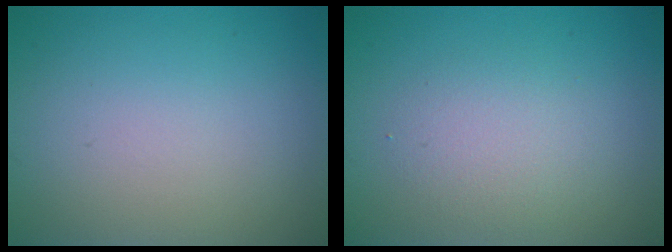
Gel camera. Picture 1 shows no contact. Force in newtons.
{"total": 2.5, "press": 2.5, "slide": 0.2}